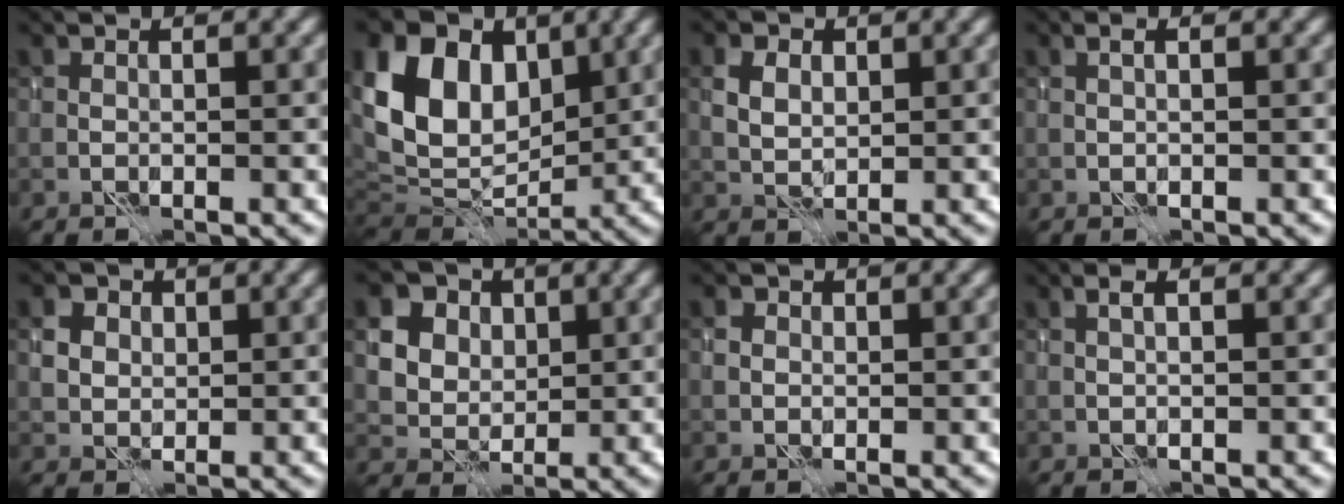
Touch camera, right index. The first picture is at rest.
{"total": 11.8, "force": [3.9, 8.2, 7.5], "torque": [-0.151, 0.025, 0.067]}
{"total": 3.0, "force": [1.2, 2.0, 1.9], "torque": [-0.037, 0.007, 0.019]}
{"total": 0.6, "force": [0.2, -0.1, 0.5], "torque": [-0.015, 0.005, 0.003]}
{"total": 4.5, "force": [2.0, 3.5, 2.0], "torque": [-0.044, 0.016, 0.028]}
{"total": 12.7, "force": [5.2, 10.3, 5.3], "torque": [-0.130, 0.028, 0.087]}
{"total": 1.3, "force": [0.4, 1.2, 0.4], "torque": [-0.008, 0.005, 0.003]}
{"total": 0.9, "force": [0.5, 0.0, 0.8], "torque": [-0.020, 0.007, 0.006]}